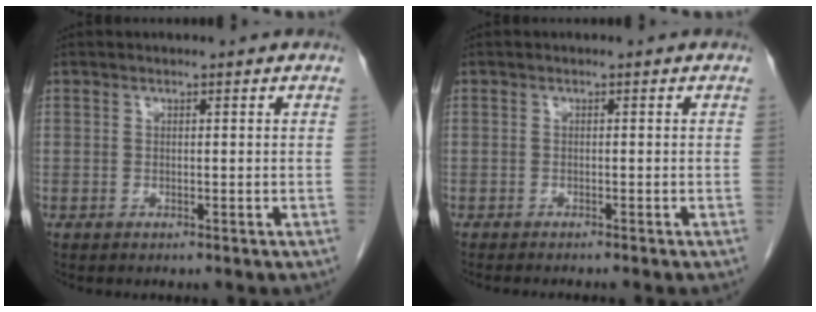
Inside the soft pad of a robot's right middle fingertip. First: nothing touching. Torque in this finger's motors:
{"motor_torque": [0.12, -0.08, 0.01, 0.01]}